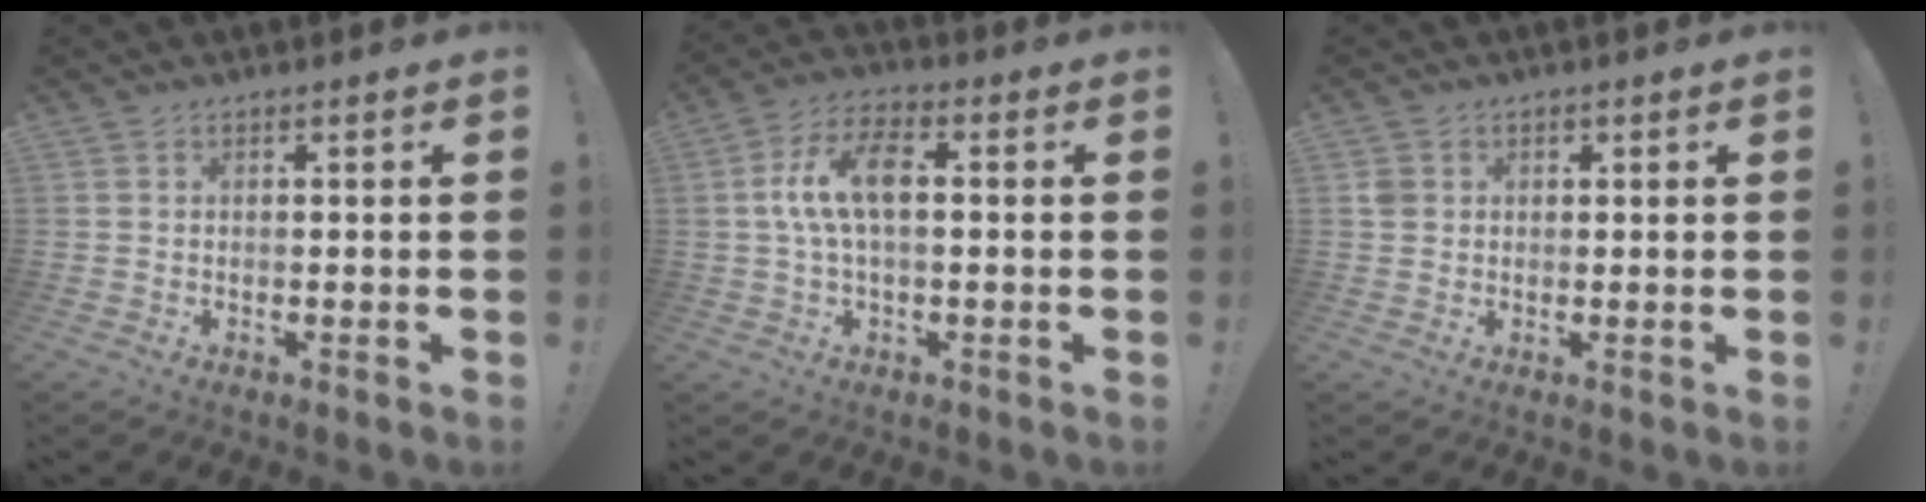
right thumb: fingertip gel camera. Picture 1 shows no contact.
{"total": 10.7, "force": [1.0, 4.9, 9.4], "torque": [-0.181, 0.009, 0.018]}
{"total": 2.8, "force": [0.8, 2.5, 0.9], "torque": [-0.015, 0.005, 0.017]}